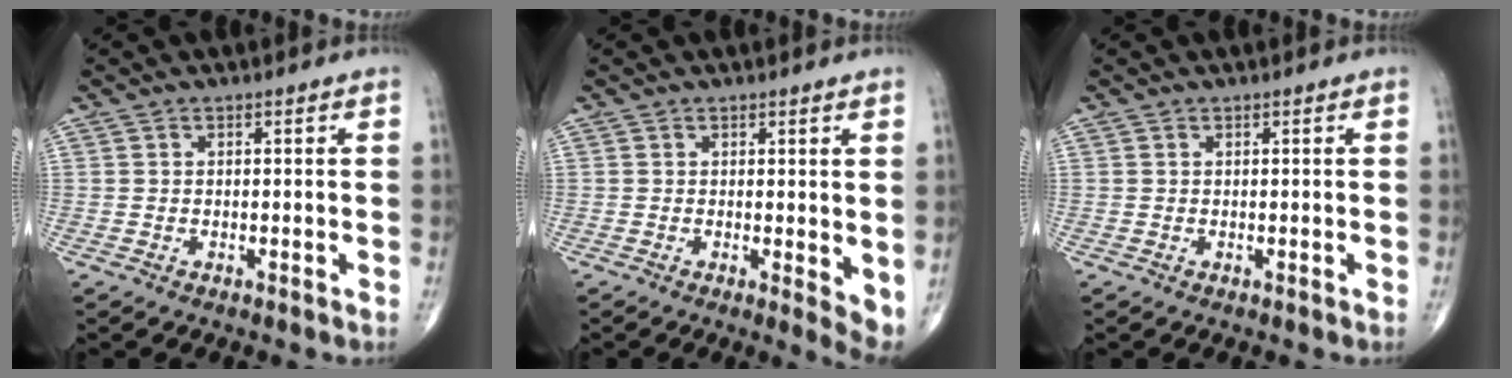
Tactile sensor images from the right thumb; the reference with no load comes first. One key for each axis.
{"total": 4.2, "fx": 0.5, "fy": 1.4, "fz": 3.9, "tx": -0.054, "ty": -0.014, "tz": 0.007}
{"total": 0.0}